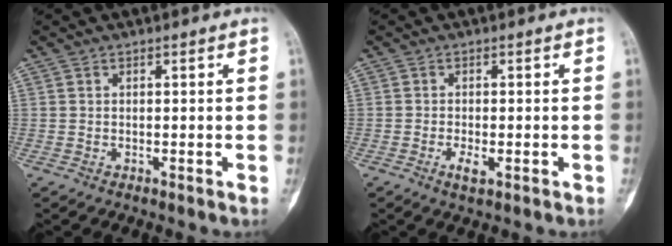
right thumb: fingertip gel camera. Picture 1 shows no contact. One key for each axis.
{"total": 2.7, "fx": -1.0, "fy": 1.1, "fz": 2.2, "tx": -0.042, "ty": -0.001, "tz": -0.018}